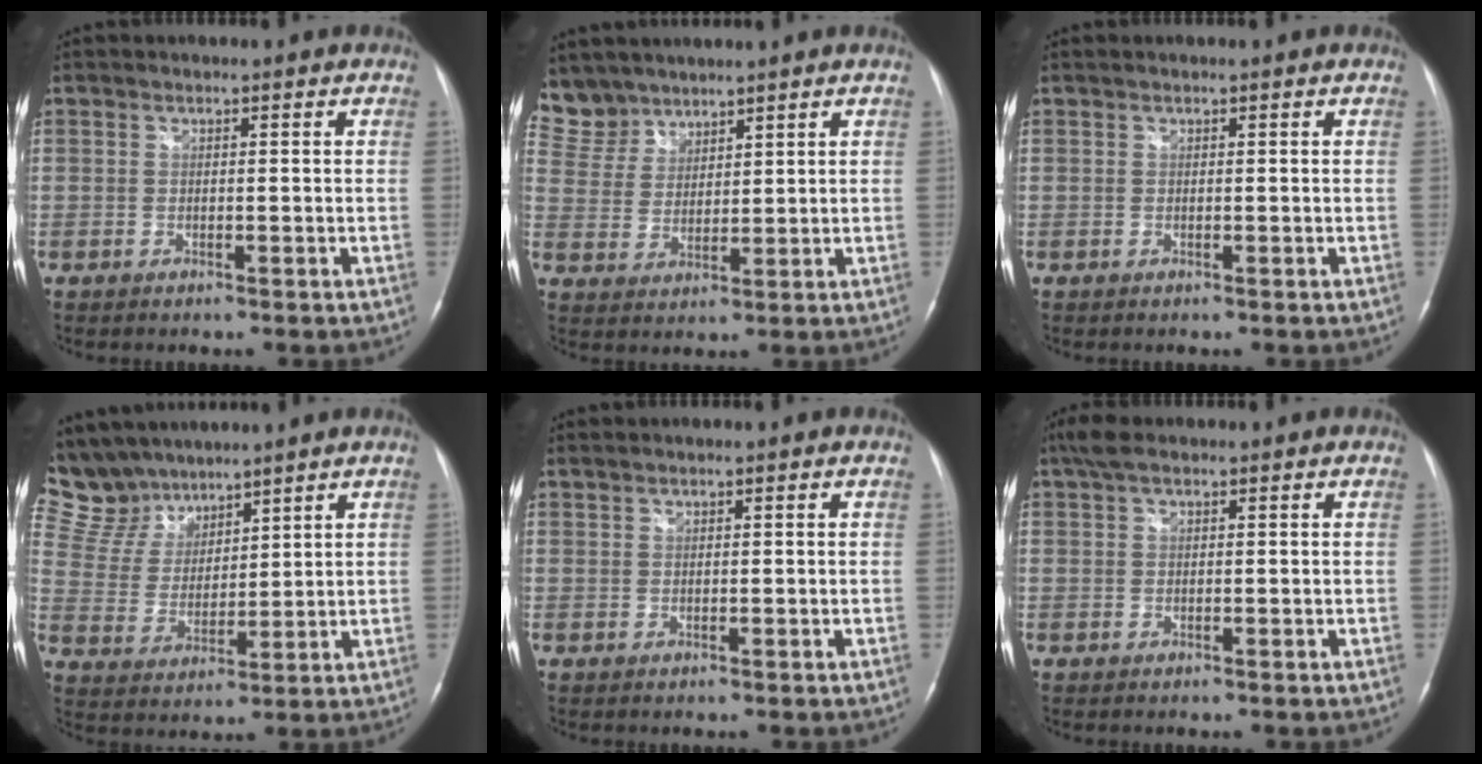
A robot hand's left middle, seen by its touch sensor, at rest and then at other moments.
{"total": 6.9, "force": [6.1, 3.3, -0.3], "torque": [0.004, 0.008, 0.132]}
{"total": 0.0}
{"total": 11.4, "force": [10.2, 5.0, 1.2], "torque": [-0.042, 0.018, 0.215]}
{"total": 0.5, "force": [0.5, 0.0, 0.0], "torque": [-0.005, 0.004, 0.015]}
{"total": 3.1, "force": [2.2, 1.0, 2.0], "torque": [-0.047, 0.024, 0.044]}